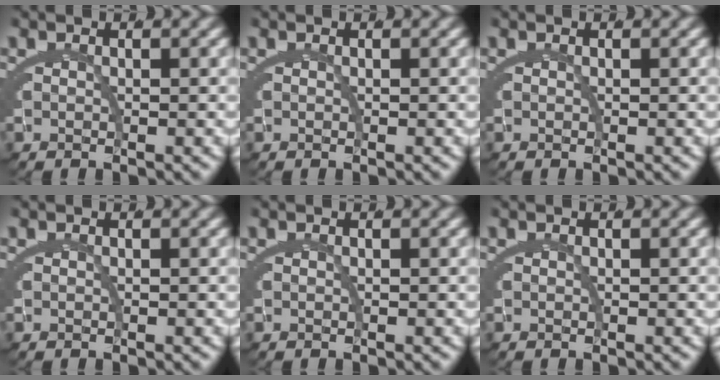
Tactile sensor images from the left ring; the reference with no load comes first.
{"total": 0.0}
{"total": 0.0}
{"total": 0.0}
{"total": 0.0}
{"total": 0.0}